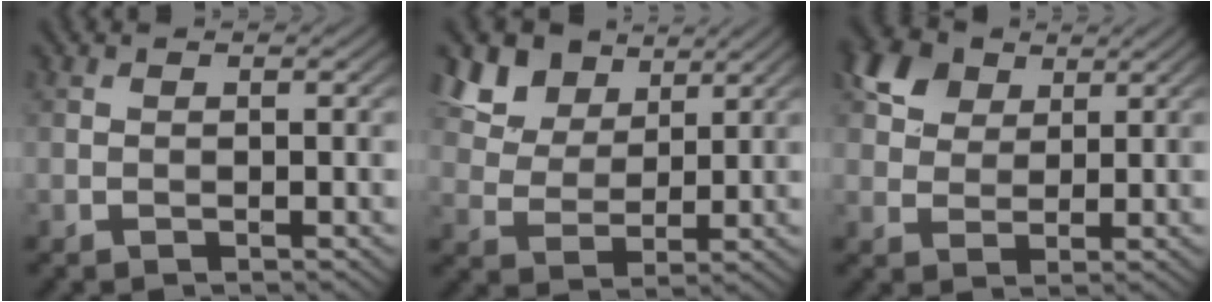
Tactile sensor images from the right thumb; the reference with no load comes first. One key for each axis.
{"total": 8.6, "fx": 5.4, "fy": 5.4, "fz": 4.0, "tx": -0.111, "ty": -0.006, "tz": 0.113}
{"total": 6.6, "fx": 3.5, "fy": 4.6, "fz": 3.2, "tx": -0.083, "ty": 0.011, "tz": 0.063}